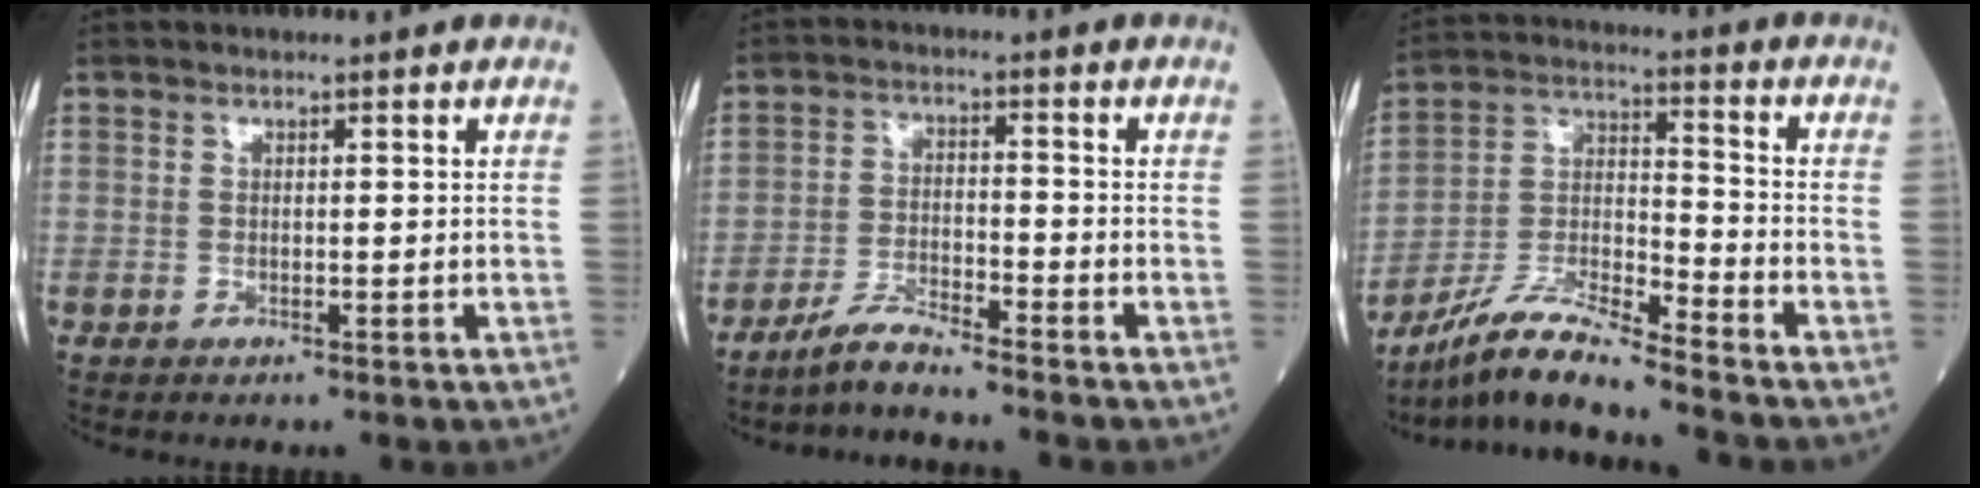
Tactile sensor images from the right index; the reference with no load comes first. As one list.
[{"total": 4.5, "force": [-4.1, -0.2, 1.7], "torque": [-0.035, -0.016, -0.086]}, {"total": 10.8, "force": [-9.7, -0.8, 4.7], "torque": [-0.098, -0.002, -0.187]}]